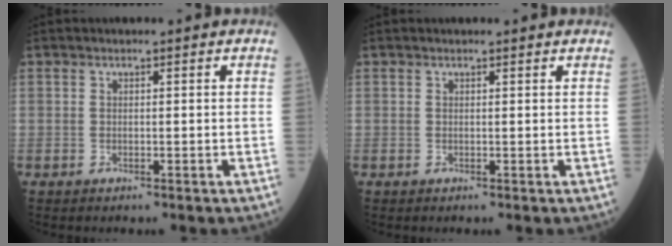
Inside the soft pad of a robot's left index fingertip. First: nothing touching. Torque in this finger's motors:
{"motor_torque": [-0.11, 0.03, -0.03, 0.00]}